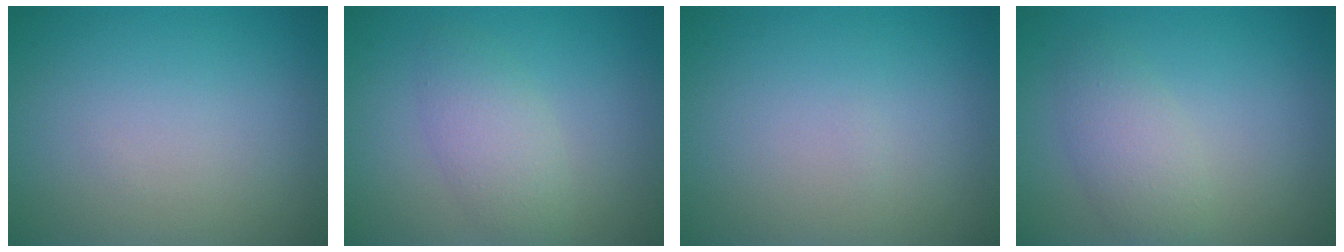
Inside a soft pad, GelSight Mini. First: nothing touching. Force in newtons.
{"total": 3.0, "press": 3.0, "slide": 0.1}
{"total": 0.0}
{"total": 2.9, "press": 2.9, "slide": 0.1}